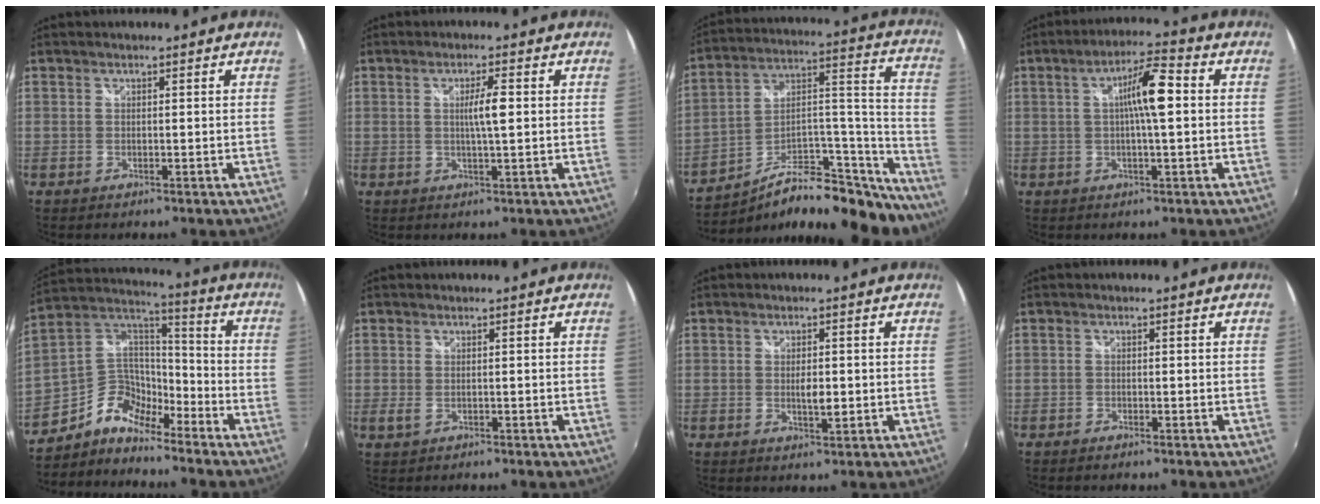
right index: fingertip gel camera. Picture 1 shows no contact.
{"total": 3.8, "force": [0.4, 0.1, 3.8], "torque": [-0.066, -0.001, 0.006]}
{"total": 25.2, "force": [-19.2, 9.5, 13.2], "torque": [-0.165, 0.051, -0.274]}
{"total": 8.0, "force": [0.7, 1.0, 7.9], "torque": [-0.134, 0.012, 0.012]}
{"total": 10.2, "force": [-7.3, 5.7, 4.2], "torque": [-0.104, 0.037, -0.159]}
{"total": 1.4, "force": [-0.6, 0.7, 1.0], "torque": [-0.021, -0.003, -0.010]}
{"total": 2.7, "force": [-0.3, 1.1, 2.4], "torque": [-0.042, -0.005, -0.003]}
{"total": 1.1, "force": [-1.0, 0.3, 0.4], "torque": [-0.013, -0.004, -0.021]}